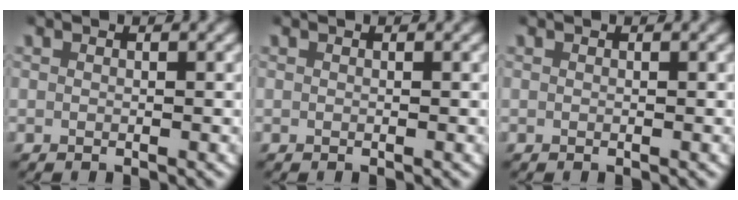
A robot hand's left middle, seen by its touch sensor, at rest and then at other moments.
{"total": 0.0}
{"total": 0.0}